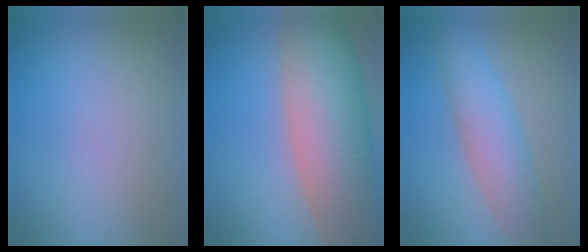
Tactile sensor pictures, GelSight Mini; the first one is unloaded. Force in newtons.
{"total": 11.8, "press": 11.8, "slide": 0.6}
{"total": 4.8, "press": 4.8, "slide": 0.2}